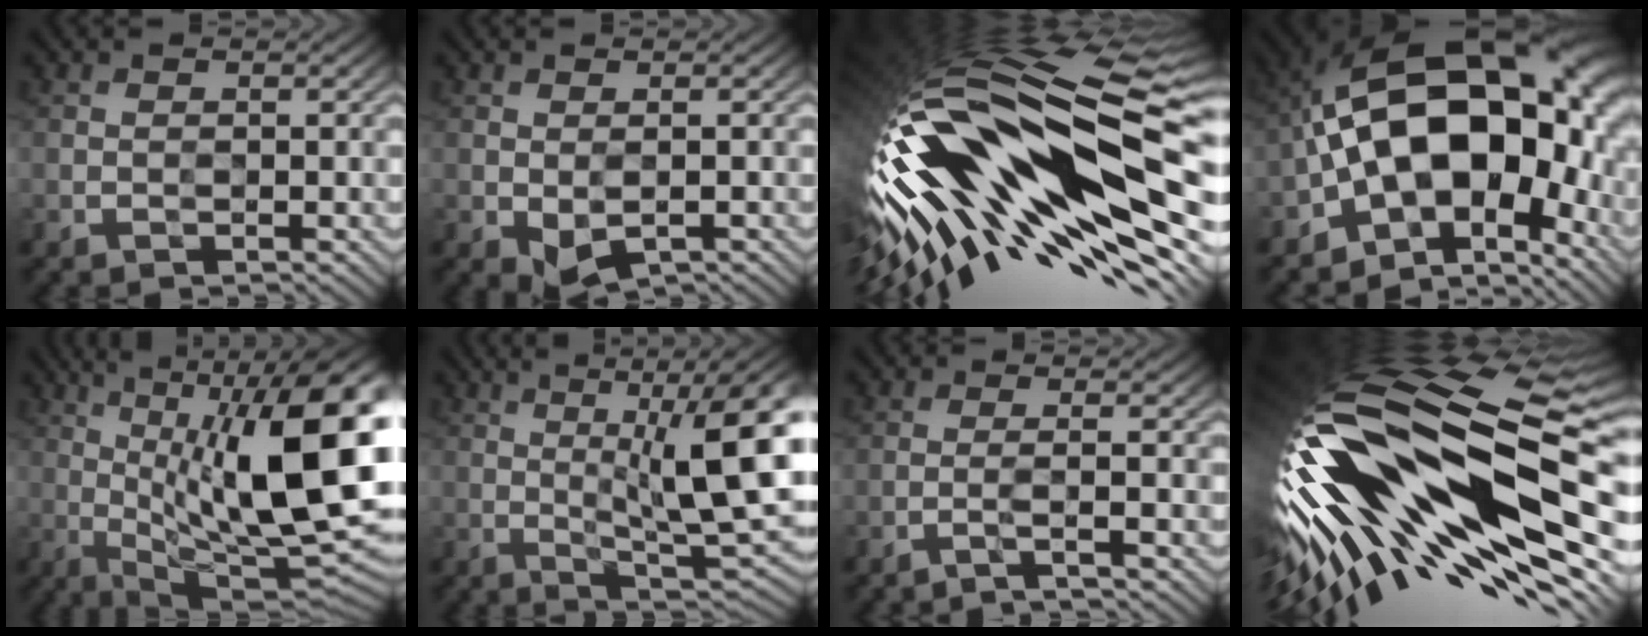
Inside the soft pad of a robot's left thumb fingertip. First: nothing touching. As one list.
[{"total": 0.9, "force": [-0.3, 0.6, 0.6], "torque": [-0.020, -0.002, -0.003]}, {"total": 18.8, "force": [-5.1, 6.3, 17.0], "torque": [-0.325, -0.019, -0.107]}, {"total": 17.2, "force": [-2.8, 9.7, 13.9], "torque": [-0.213, 0.023, -0.051]}, {"total": 18.7, "force": [1.8, 6.4, 17.5], "torque": [-0.252, 0.033, 0.031]}, {"total": 15.0, "force": [2.2, 4.5, 14.2], "torque": [-0.176, 0.030, 0.036]}, {"total": 1.8, "force": [-1.4, 0.0, 1.2], "torque": [-0.009, 0.012, -0.043]}, {"total": 19.0, "force": [-3.8, 7.9, 16.9], "torque": [-0.346, -0.024, -0.086]}]